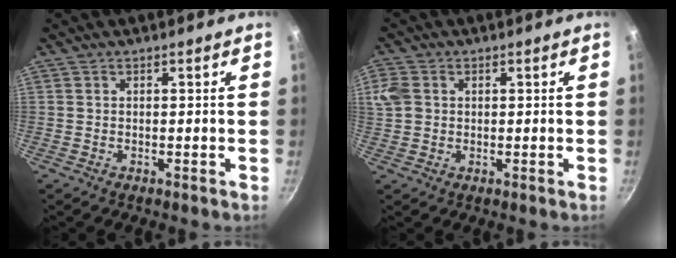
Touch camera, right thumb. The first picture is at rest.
{"total": 2.5, "force": [0.6, 2.0, 1.4], "torque": [-0.026, 0.004, 0.012]}